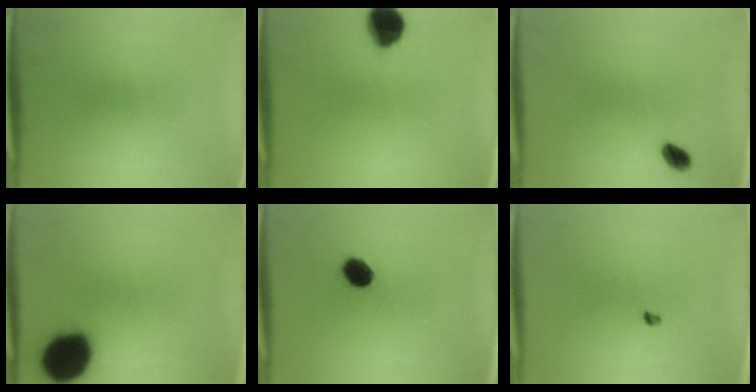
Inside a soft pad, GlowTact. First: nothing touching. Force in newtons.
{"total": 9.3}
{"total": 2.8}
{"total": 17.8}
{"total": 5.9}
{"total": 1.1}